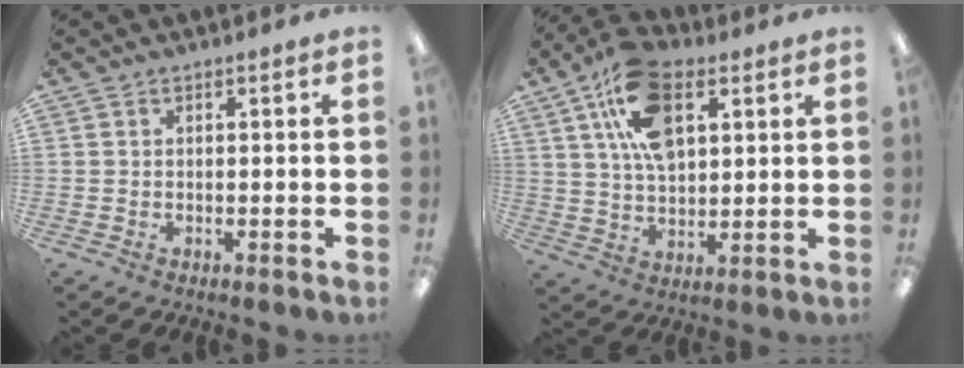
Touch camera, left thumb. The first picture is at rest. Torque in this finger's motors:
{"motor_torque": [0.14, 0.56, 0.24, -0.17, 0.15]}